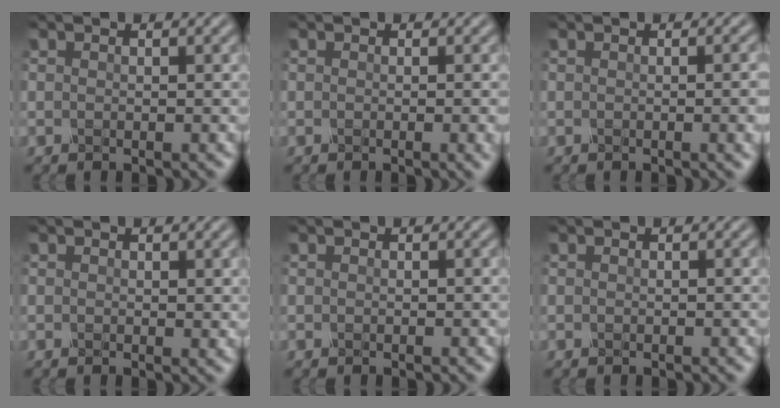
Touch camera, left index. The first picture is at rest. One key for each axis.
{"total": 1.8, "fx": -0.2, "fy": 0.6, "fz": 1.7, "tx": -0.014, "ty": -0.004, "tz": -0.002}
{"total": 3.6, "fx": -0.3, "fy": 1.5, "fz": 3.3, "tx": -0.020, "ty": 0.001, "tz": -0.003}
{"total": 0.5, "fx": 0.3, "fy": 0.4, "fz": 0.3, "tx": 0.000, "ty": -0.005, "tz": 0.004}
{"total": 0.0}
{"total": 0.0}